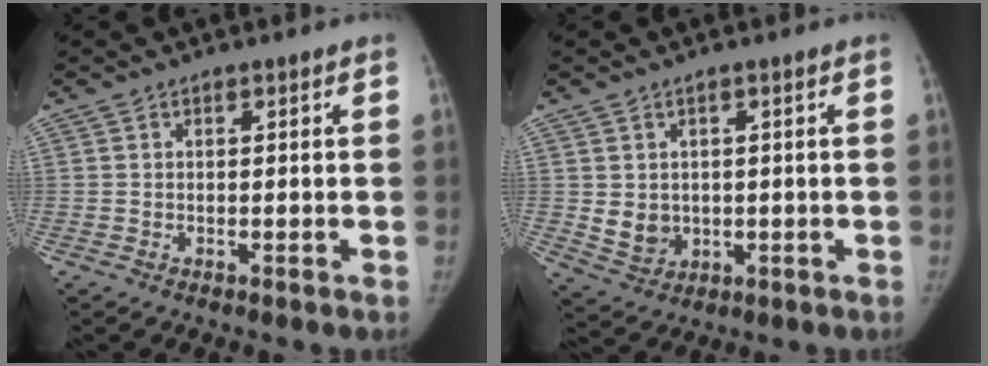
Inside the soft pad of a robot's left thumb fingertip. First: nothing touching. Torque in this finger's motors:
{"motor_torque": [0.37, 0.94, 0.60, -0.77, 0.20]}